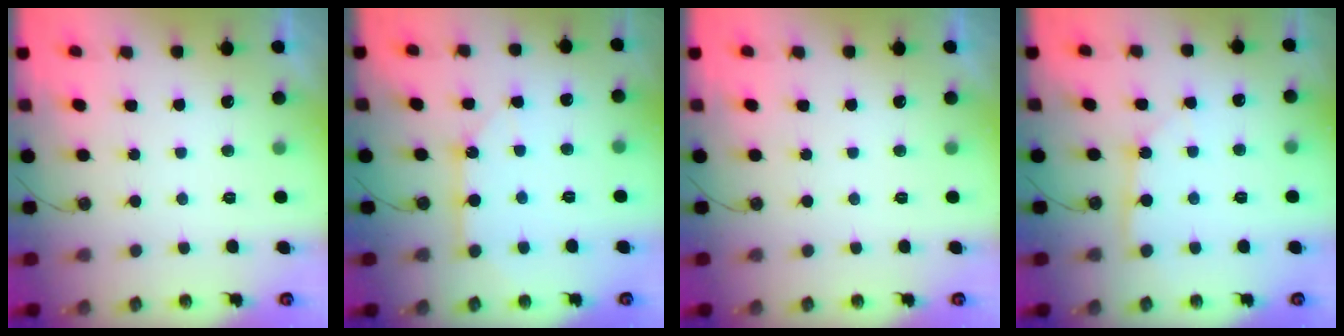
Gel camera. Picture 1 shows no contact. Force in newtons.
{"total": 9.2, "press": 9.2, "slide": 0.7}
{"total": 0.0}
{"total": 3.2, "press": 3.2, "slide": 0.2}